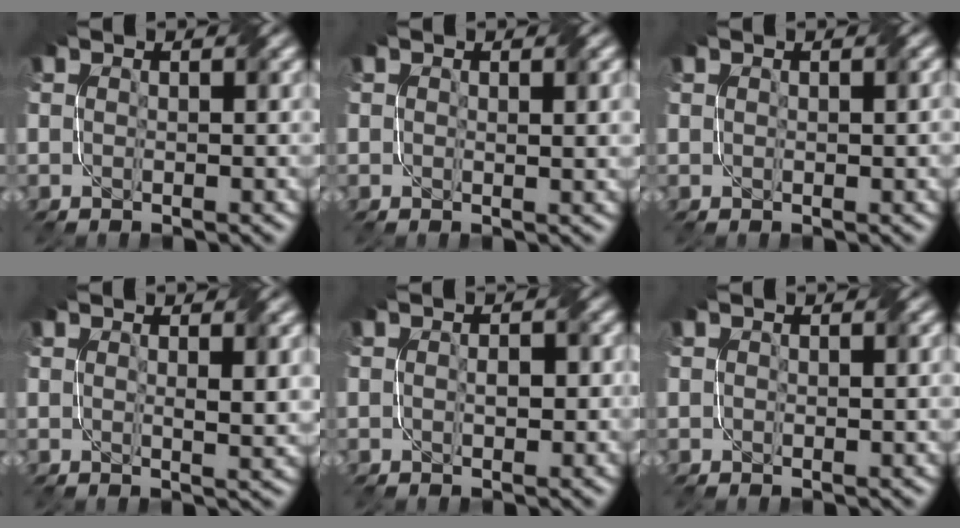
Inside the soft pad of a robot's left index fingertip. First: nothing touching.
{"total": 1.7, "force": [0.7, 0.7, 1.4], "torque": [-0.014, -0.001, 0.014]}
{"total": 0.9, "force": [0.3, 0.5, 0.7], "torque": [-0.010, 0.003, 0.009]}
{"total": 2.1, "force": [0.8, 0.5, 1.9], "torque": [-0.026, -0.002, 0.017]}
{"total": 1.2, "force": [-0.2, 0.8, 1.0], "torque": [-0.012, 0.003, -0.003]}
{"total": 0.7, "force": [0.3, 0.5, 0.4], "torque": [-0.006, 0.000, 0.006]}